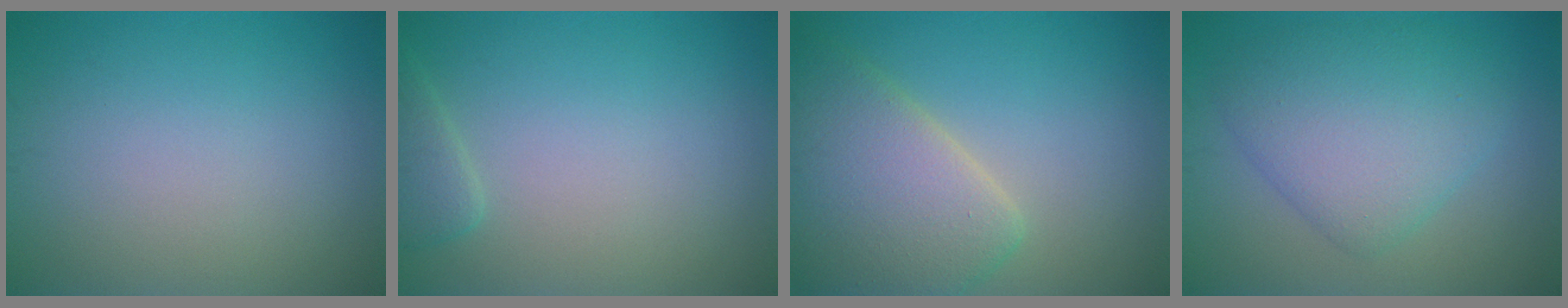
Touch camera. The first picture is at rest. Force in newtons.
{"total": 1.9, "press": 1.8, "slide": 0.2}
{"total": 7.3, "press": 7.3, "slide": 0.6}
{"total": 6.0, "press": 6.0, "slide": 0.1}